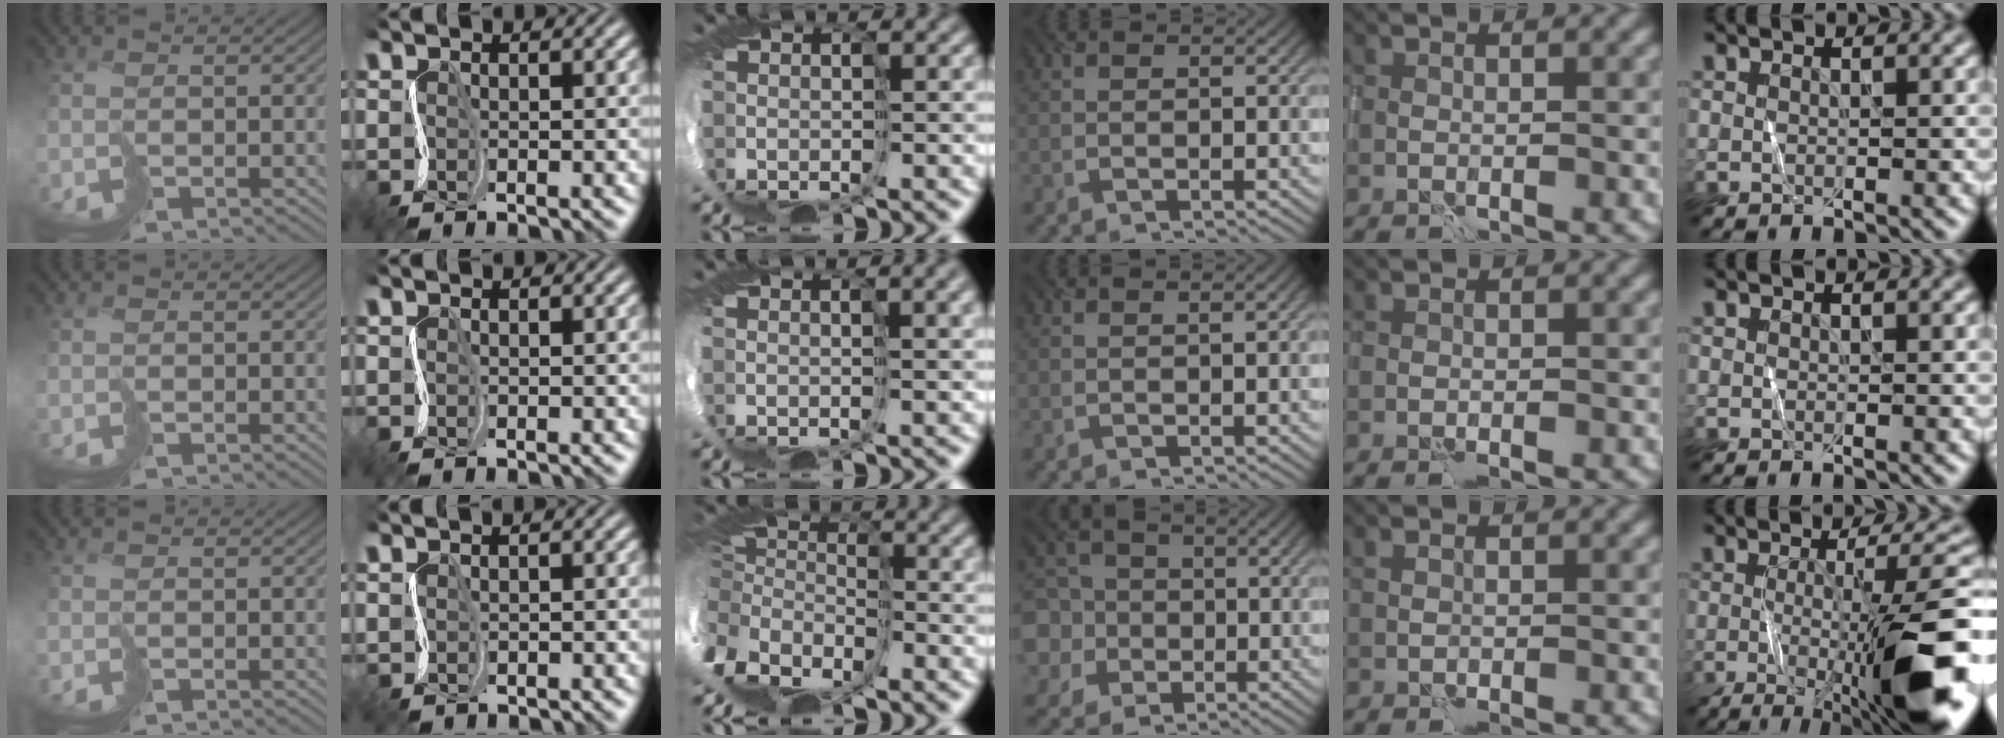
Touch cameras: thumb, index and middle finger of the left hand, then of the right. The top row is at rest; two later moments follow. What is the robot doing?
{"motion": "cut", "object": "tissue"}